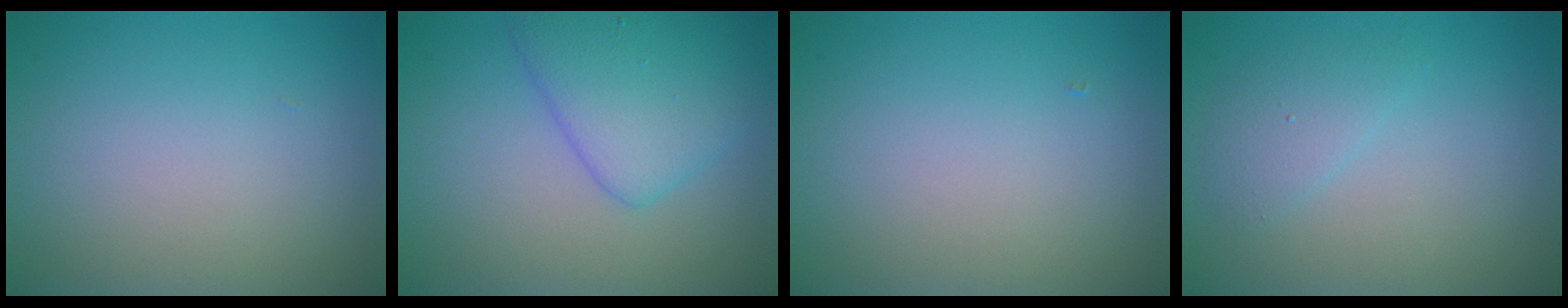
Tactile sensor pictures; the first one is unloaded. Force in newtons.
{"total": 4.8, "press": 4.8, "slide": 0.1}
{"total": 0.0}
{"total": 1.7, "press": 1.7, "slide": 0.2}